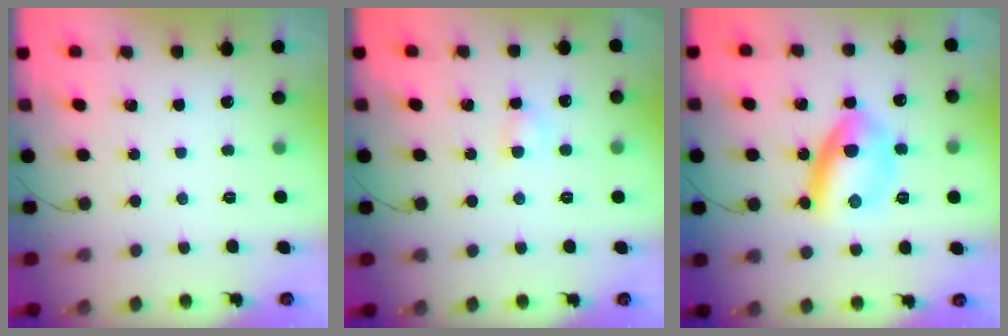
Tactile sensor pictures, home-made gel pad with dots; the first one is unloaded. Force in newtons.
{"total": 3.0, "press": 2.8, "slide": 1.0}
{"total": 9.9, "press": 9.9, "slide": 0.5}